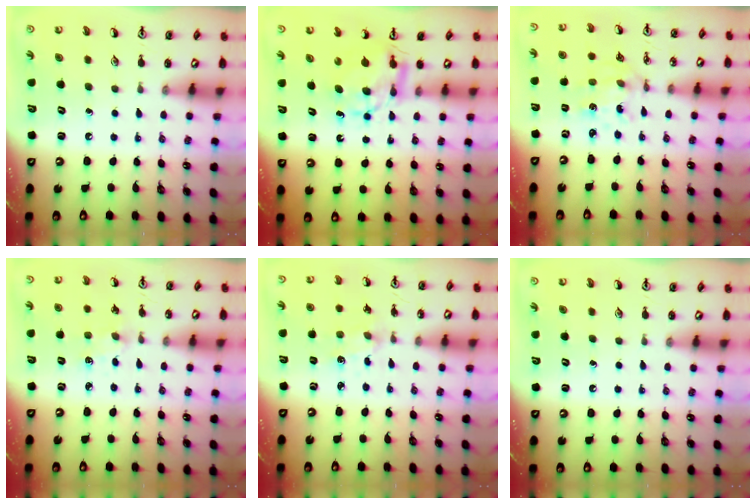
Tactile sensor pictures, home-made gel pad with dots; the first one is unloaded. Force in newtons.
{"total": 6.4, "press": 6.4, "slide": 0.5}
{"total": 1.9, "press": 1.8, "slide": 0.8}
{"total": 3.0, "press": 3.0, "slide": 0.4}
{"total": 2.7, "press": 2.7, "slide": 0.3}
{"total": 0.0}